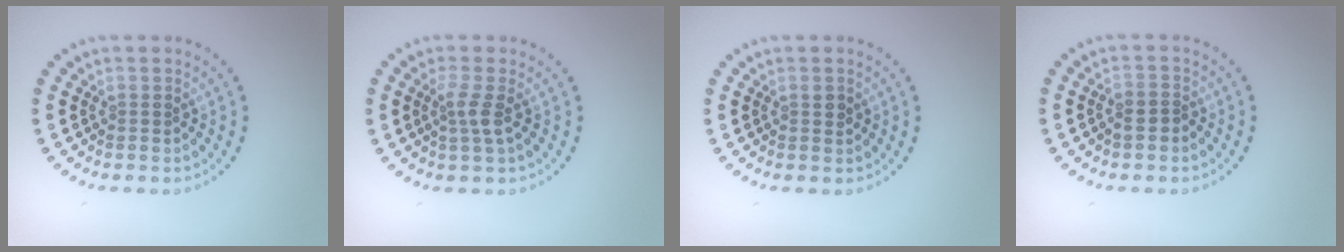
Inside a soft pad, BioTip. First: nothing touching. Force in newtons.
{"total": 1.9, "press": 1.4, "slide": 1.3}
{"total": 0.8, "press": 0.7, "slide": 0.3}
{"total": 1.6, "press": 1.4, "slide": 0.6}